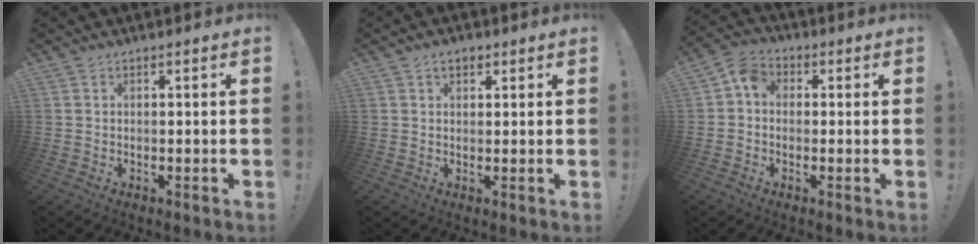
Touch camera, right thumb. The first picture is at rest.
{"total": 2.6, "force": [1.4, 1.6, 1.5], "torque": [-0.018, -0.003, 0.023]}
{"total": 5.7, "force": [-0.1, 4.6, 3.4], "torque": [-0.068, 0.017, 0.001]}